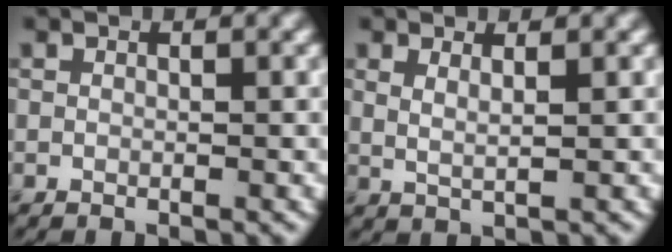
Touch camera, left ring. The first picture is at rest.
{"total": 1.6, "force": [0.9, 0.6, 1.2], "torque": [-0.017, -0.002, 0.014]}